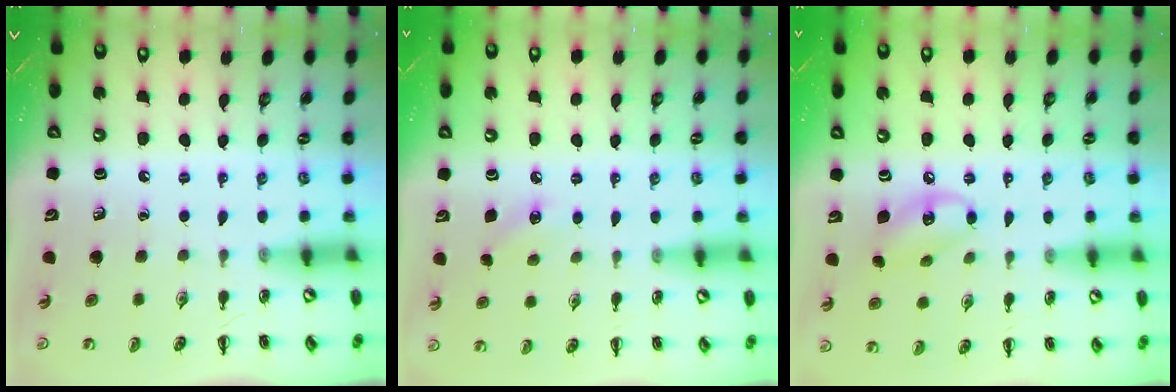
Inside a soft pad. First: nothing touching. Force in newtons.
{"total": 6.2, "press": 6.0, "slide": 1.8}
{"total": 8.7, "press": 8.6, "slide": 1.3}